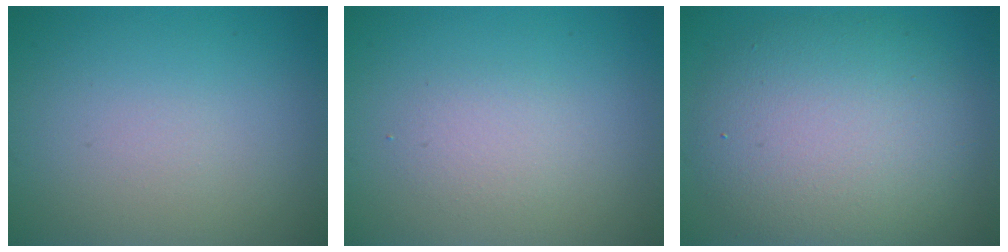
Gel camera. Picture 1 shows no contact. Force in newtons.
{"total": 1.5, "press": 1.5, "slide": 0.2}
{"total": 8.6, "press": 8.5, "slide": 0.6}